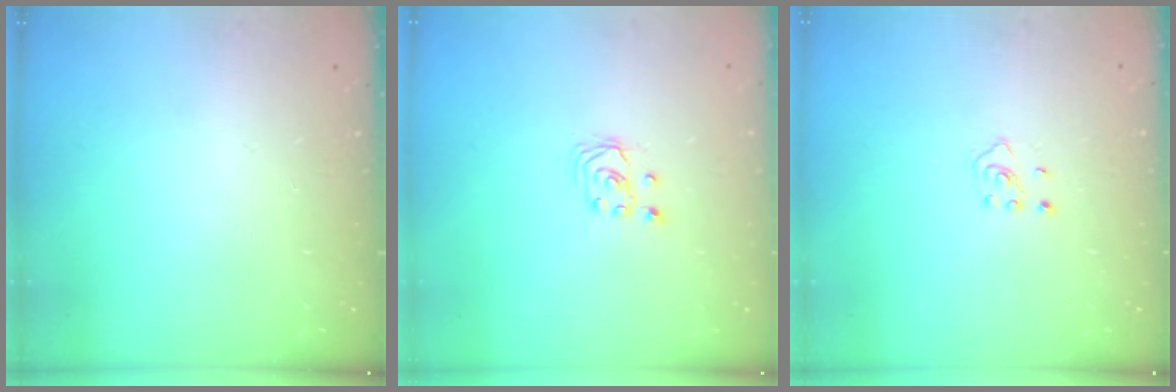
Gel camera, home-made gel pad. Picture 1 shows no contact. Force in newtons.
{"total": 2.6, "press": 2.6, "slide": 0.3}
{"total": 2.5, "press": 2.4, "slide": 0.7}